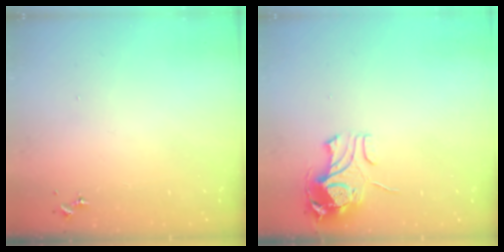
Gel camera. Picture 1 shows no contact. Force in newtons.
{"total": 10.8, "press": 10.8, "slide": 1.2}